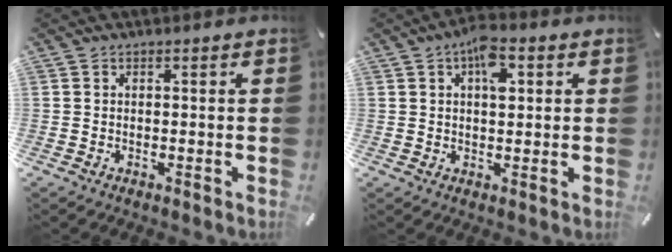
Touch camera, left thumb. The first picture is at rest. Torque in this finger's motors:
{"motor_torque": [1.01, 0.98, 0.95, -0.53, 0.12]}